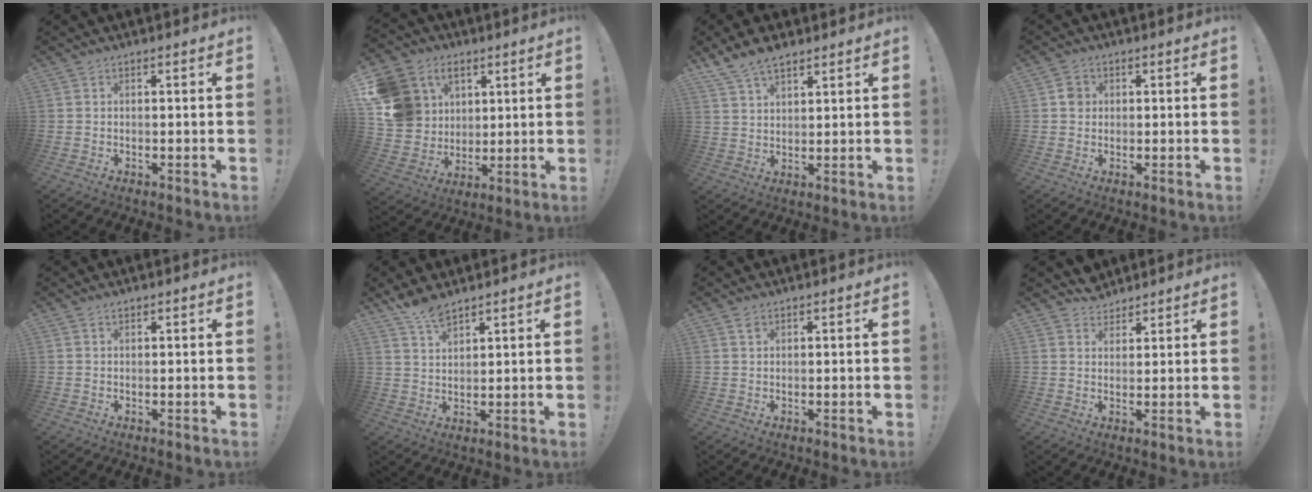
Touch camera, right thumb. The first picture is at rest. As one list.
[{"total": 15.0, "force": [4.8, 13.4, 4.7], "torque": [-0.086, -0.017, 0.117]}, {"total": 7.5, "force": [5.7, 3.5, 3.3], "torque": [-0.065, -0.023, 0.110]}, {"total": 3.3, "force": [0.4, 3.0, 1.2], "torque": [-0.004, 0.000, 0.004]}, {"total": 0.7, "force": [0.6, 0.3, 0.2], "torque": [-0.001, -0.002, 0.011]}, {"total": 5.9, "force": [4.9, 2.0, 2.7], "torque": [-0.053, -0.030, 0.091]}, {"total": 1.1, "force": [0.7, 0.6, 0.5], "torque": [0.003, -0.006, 0.011]}, {"total": 4.5, "force": [3.9, 2.3, 0.1], "torque": [0.000, -0.024, 0.075]}]